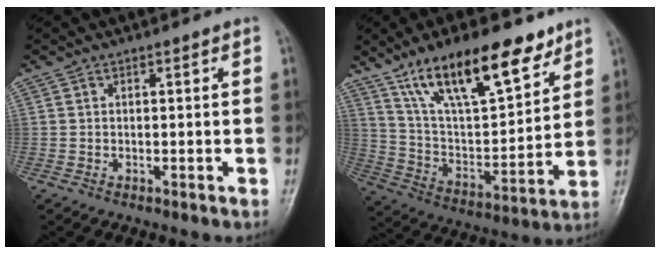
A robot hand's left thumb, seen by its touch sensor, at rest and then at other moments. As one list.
[{"total": 20.9, "force": [13.5, 7.7, 14.0], "torque": [-0.196, -0.051, 0.245]}]